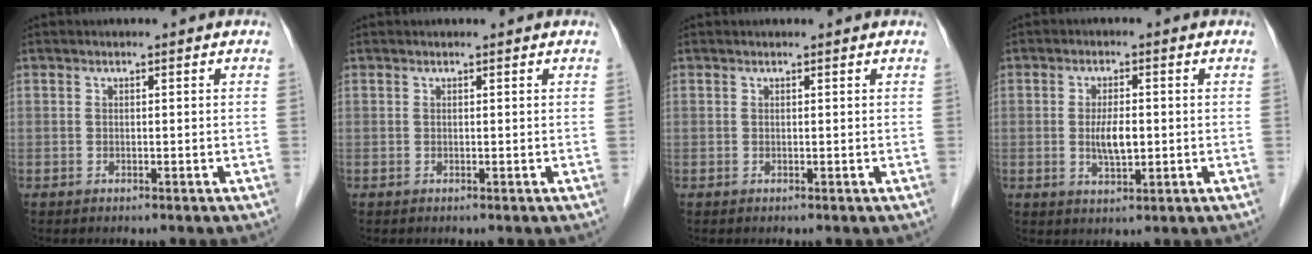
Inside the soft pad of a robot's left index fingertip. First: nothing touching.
{"total": 0.6, "force": [0.6, 0.1, 0.1], "torque": [-0.005, 0.007, 0.008]}
{"total": 0.8, "force": [0.8, 0.1, 0.1], "torque": [-0.009, 0.009, 0.012]}
{"total": 4.3, "force": [-0.2, 1.4, 4.0], "torque": [-0.080, -0.003, -0.002]}